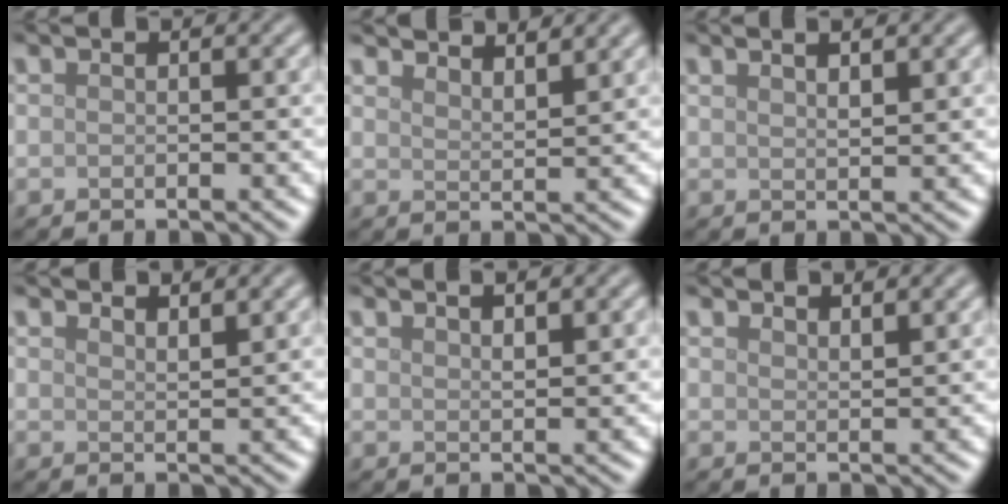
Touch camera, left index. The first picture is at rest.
{"total": 5.3, "force": [4.8, 1.1, 1.9], "torque": [-0.015, 0.014, 0.053]}
{"total": 2.7, "force": [1.7, 0.7, 1.9], "torque": [-0.012, 0.006, 0.014]}
{"total": 2.5, "force": [2.3, 0.5, 0.9], "torque": [-0.008, 0.007, 0.031]}
{"total": 2.2, "force": [1.6, 0.5, 1.5], "torque": [-0.011, 0.007, 0.017]}
{"total": 2.5, "force": [2.3, 0.5, 0.9], "torque": [-0.006, 0.006, 0.033]}